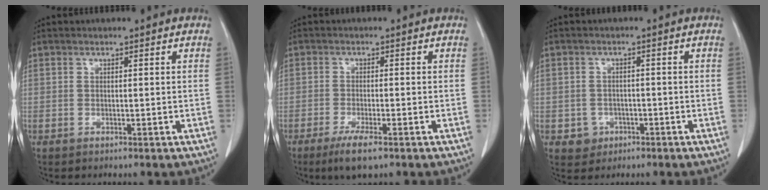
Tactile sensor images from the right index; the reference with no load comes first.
{"total": 4.9, "force": [-3.1, 0.7, 3.7], "torque": [-0.071, -0.012, -0.052]}
{"total": 3.1, "force": [-1.1, 2.9, 0.3], "torque": [0.004, 0.013, -0.010]}